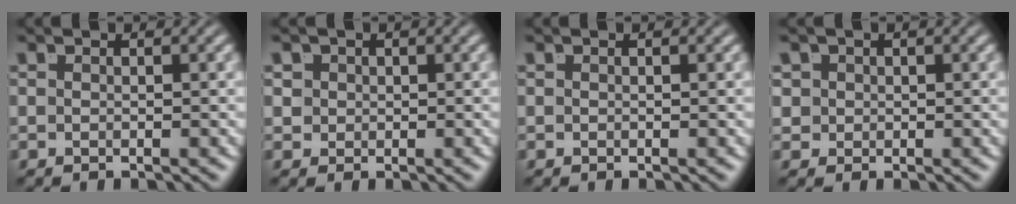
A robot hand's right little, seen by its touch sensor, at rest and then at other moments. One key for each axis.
{"total": 3.4, "fx": 1.0, "fy": 2.9, "fz": 1.4, "tx": -0.037, "ty": -0.005, "tz": 0.018}
{"total": 0.0}
{"total": 3.9, "fx": 0.6, "fy": 3.5, "fz": 1.6, "tx": -0.051, "ty": -0.012, "tz": 0.014}